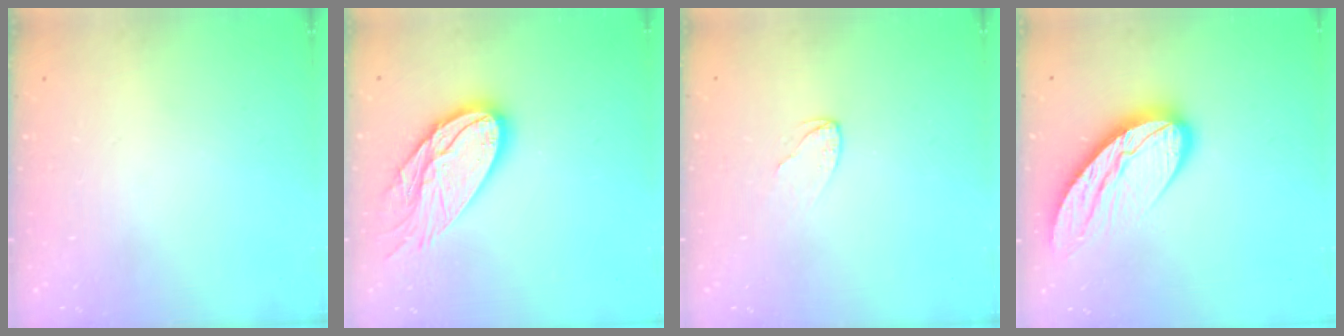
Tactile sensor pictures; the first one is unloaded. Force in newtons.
{"total": 17.6, "press": 17.6, "slide": 1.3}
{"total": 3.0, "press": 3.0, "slide": 0.3}
{"total": 13.2, "press": 13.2, "slide": 1.1}